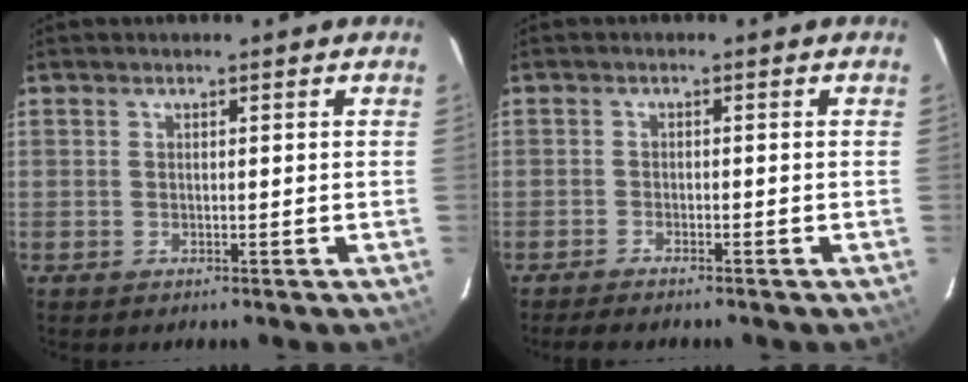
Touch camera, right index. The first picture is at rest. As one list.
[{"total": 3.2, "force": [-2.9, 0.3, 1.3], "torque": [-0.035, -0.008, -0.052]}]